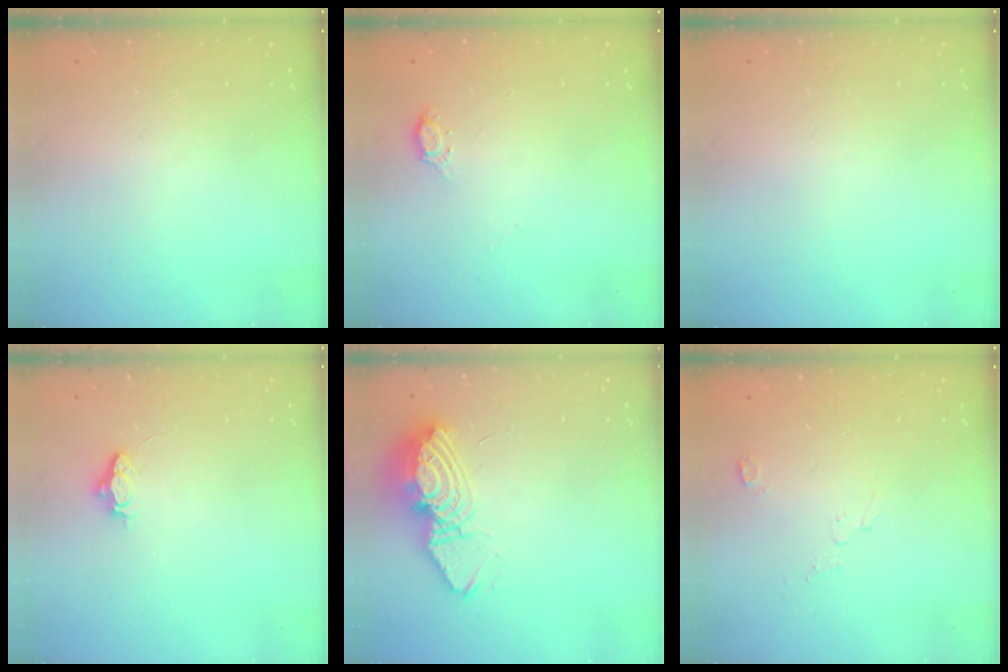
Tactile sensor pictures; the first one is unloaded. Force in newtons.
{"total": 4.5, "press": 4.5, "slide": 0.5}
{"total": 0.0}
{"total": 5.1, "press": 5.0, "slide": 0.4}
{"total": 12.2, "press": 12.1, "slide": 0.9}
{"total": 2.4, "press": 2.4, "slide": 0.3}